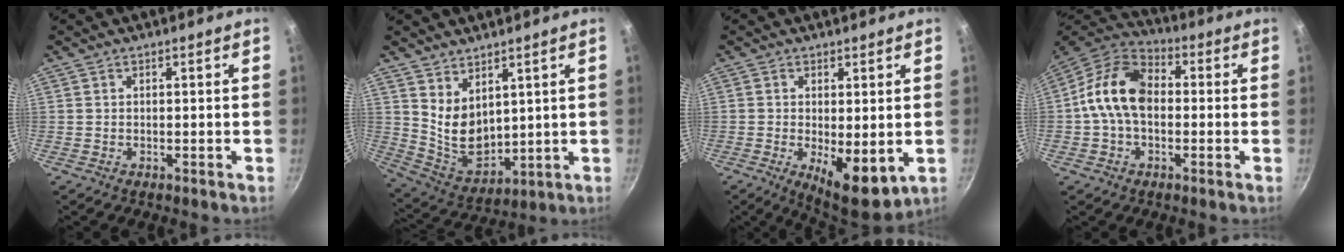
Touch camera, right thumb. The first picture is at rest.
{"total": 9.5, "force": [4.3, 5.9, 6.1], "torque": [-0.089, -0.051, 0.102]}
{"total": 9.3, "force": [-1.3, 3.7, 8.4], "torque": [-0.113, -0.016, -0.007]}
{"total": 13.1, "force": [-0.2, 8.9, 9.6], "torque": [-0.150, 0.037, -0.025]}